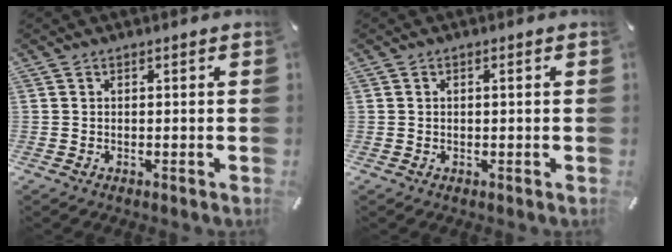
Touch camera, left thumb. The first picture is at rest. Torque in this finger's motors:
{"motor_torque": [-0.11, -0.42, -0.07, 0.25, -0.02]}